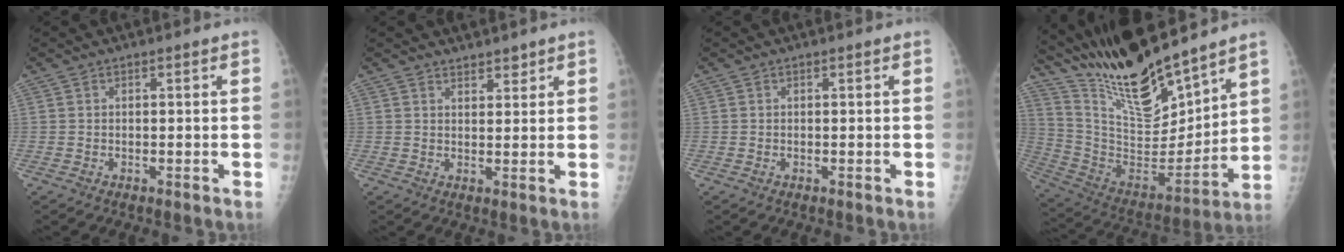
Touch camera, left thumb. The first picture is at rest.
{"total": 2.6, "force": [2.2, 1.0, 0.7], "torque": [0.005, -0.015, 0.033]}
{"total": 0.0}
{"total": 21.5, "force": [18.0, 4.3, 10.9], "torque": [-0.162, -0.101, 0.334]}